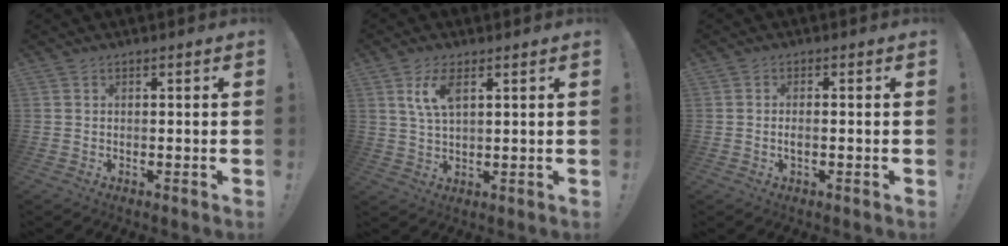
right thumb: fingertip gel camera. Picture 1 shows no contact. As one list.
[{"total": 6.6, "force": [3.0, 2.8, 5.2], "torque": [-0.095, -0.005, 0.052]}, {"total": 1.7, "force": [-0.4, 0.6, 1.6], "torque": [-0.034, 0.007, -0.007]}]